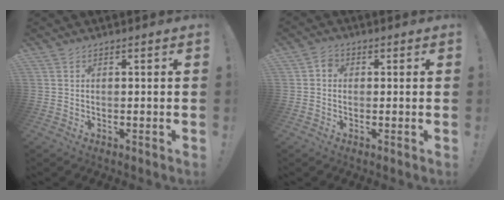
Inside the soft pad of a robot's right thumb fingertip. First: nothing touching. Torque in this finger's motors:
{"motor_torque": [0.11, 0.03, 0.39, -0.01, -0.01]}